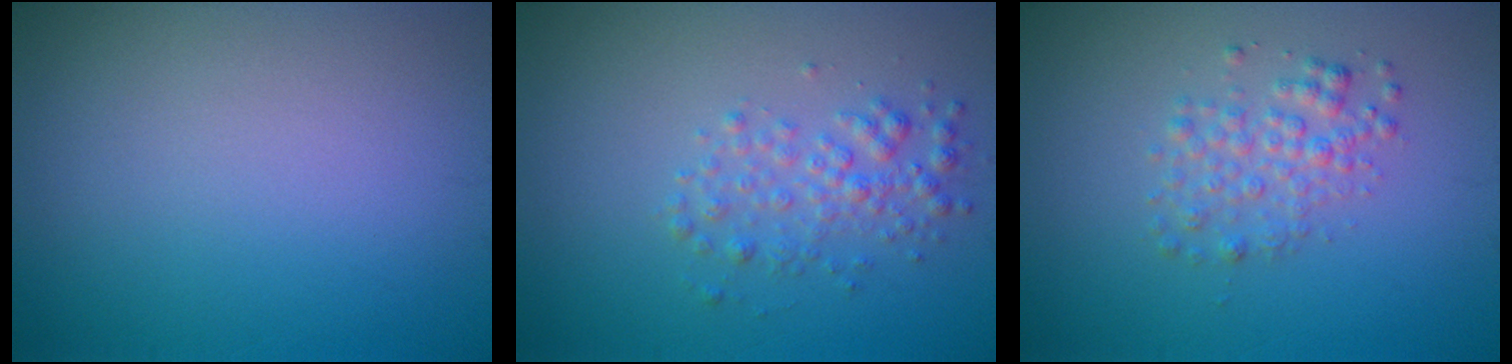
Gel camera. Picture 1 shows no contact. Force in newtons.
{"total": 2.3, "press": 2.3, "slide": 0.1}
{"total": 2.3, "press": 2.3, "slide": 0.1}